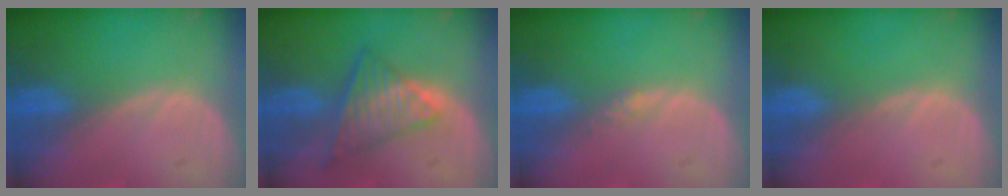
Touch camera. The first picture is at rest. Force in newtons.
{"total": 7.6, "press": 6.4, "slide": 4.2}
{"total": 1.0, "press": 0.8, "slide": 0.6}
{"total": 0.0}